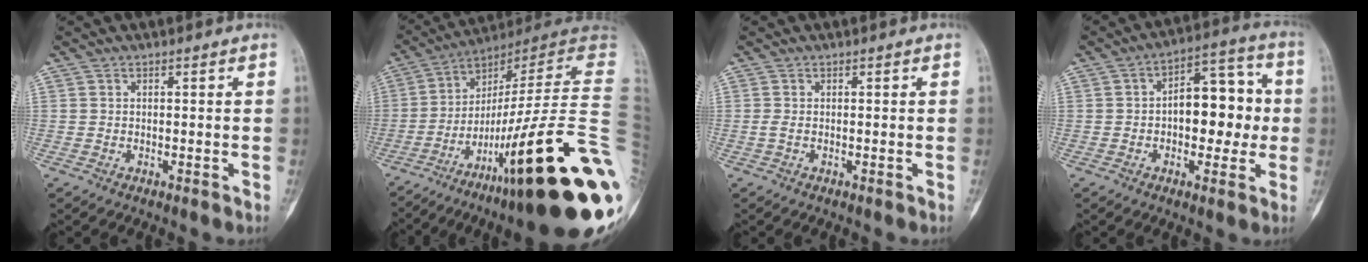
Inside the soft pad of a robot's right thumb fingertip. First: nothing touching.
{"total": 32.0, "force": [-9.0, 4.3, 30.4], "torque": [-0.364, 0.040, -0.143]}
{"total": 0.7, "force": [-0.2, 0.1, 0.6], "torque": [-0.020, -0.002, -0.003]}
{"total": 13.0, "force": [-0.2, 7.5, 10.6], "torque": [-0.103, 0.035, -0.009]}